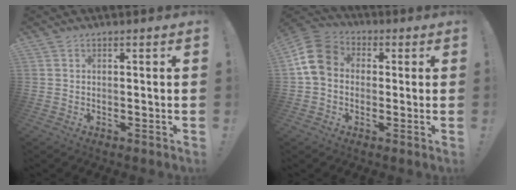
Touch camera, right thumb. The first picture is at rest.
{"total": 11.1, "force": [0.5, 8.9, 6.6], "torque": [-0.122, 0.021, 0.016]}